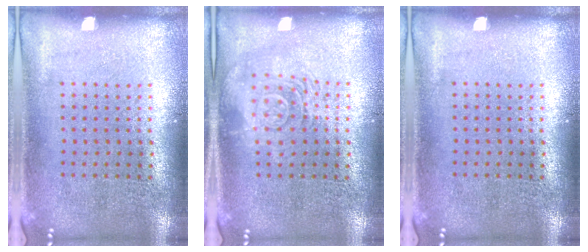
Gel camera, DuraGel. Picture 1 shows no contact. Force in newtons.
{"total": 2.5, "press": 2.5, "slide": 0.5}
{"total": 0.0}